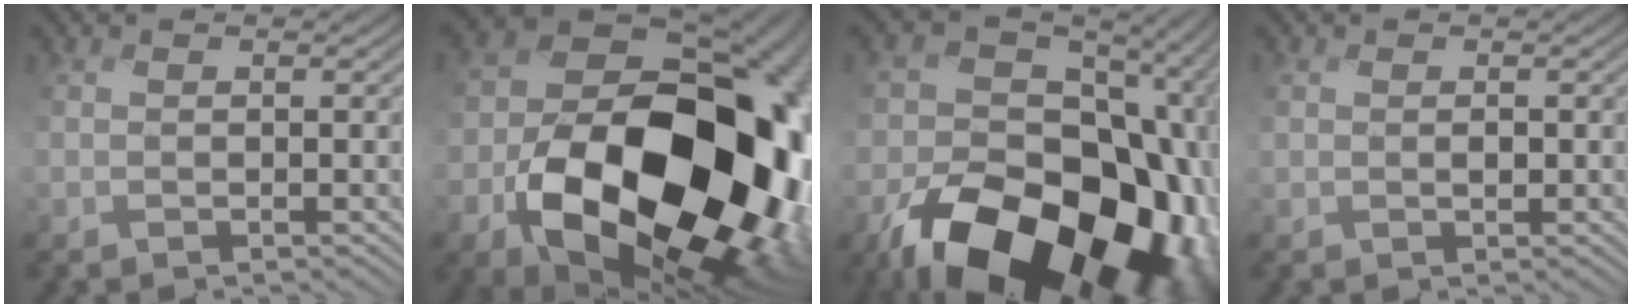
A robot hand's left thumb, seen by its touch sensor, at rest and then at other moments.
{"total": 23.6, "force": [-5.3, 16.5, 16.0], "torque": [-0.297, -0.090, -0.034]}
{"total": 22.9, "force": [-10.6, 15.6, 13.0], "torque": [-0.212, -0.065, -0.125]}
{"total": 1.1, "force": [0.2, 0.9, 0.6], "torque": [-0.015, -0.005, 0.008]}